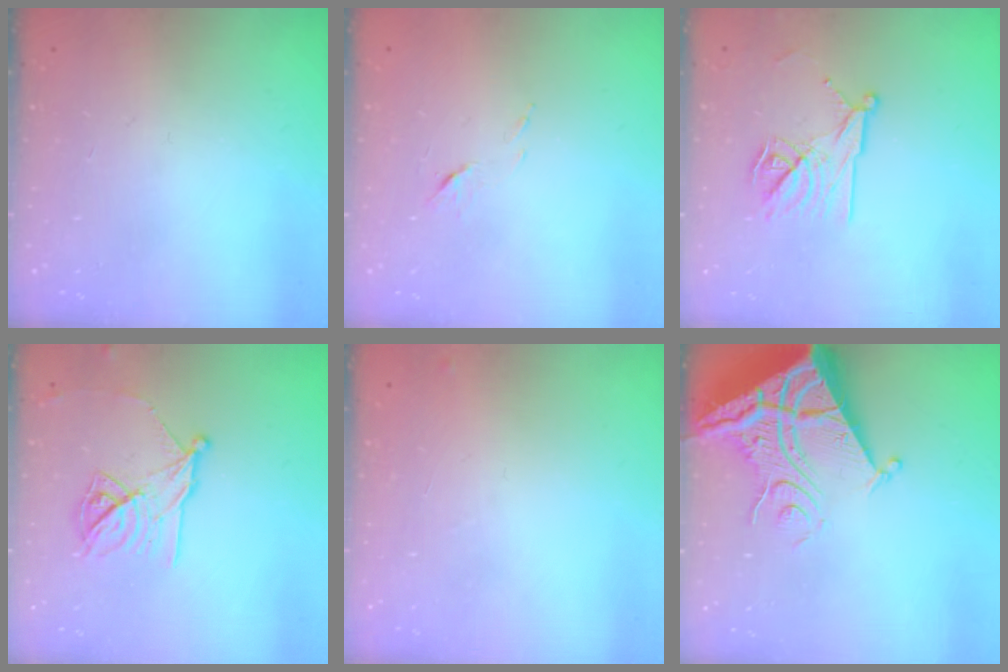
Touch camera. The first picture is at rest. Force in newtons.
{"total": 5.5, "press": 5.5, "slide": 0.5}
{"total": 12.0, "press": 12.0, "slide": 0.1}
{"total": 12.9, "press": 12.9, "slide": 0.2}
{"total": 4.5, "press": 4.4, "slide": 0.6}
{"total": 12.7, "press": 12.6, "slide": 1.2}